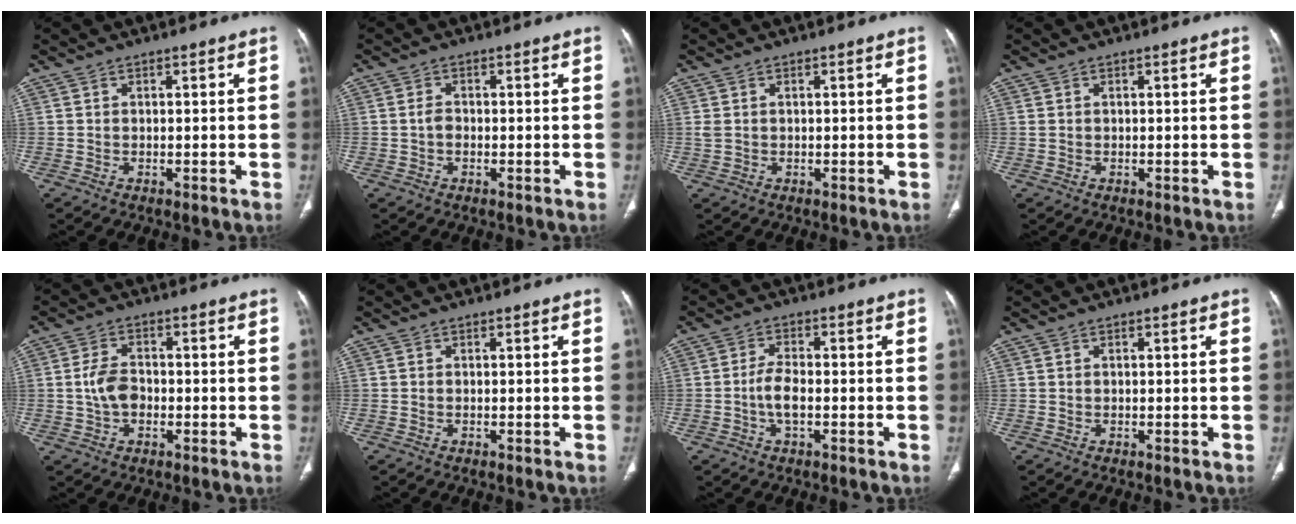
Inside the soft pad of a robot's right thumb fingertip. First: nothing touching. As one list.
[{"total": 2.0, "force": [-0.2, 1.3, 1.5], "torque": [-0.027, 0.006, -0.006]}, {"total": 1.7, "force": [0.4, 1.1, 1.2], "torque": [-0.039, 0.009, 0.013]}, {"total": 0.6, "force": [0.2, 0.3, 0.5], "torque": [-0.013, 0.010, 0.009]}, {"total": 5.7, "force": [-0.7, 3.8, 4.2], "torque": [-0.078, 0.013, -0.015]}, {"total": 0.0}, {"total": 4.4, "force": [-1.1, 1.9, 3.8], "torque": [-0.075, 0.011, -0.023]}, {"total": 0.0}]